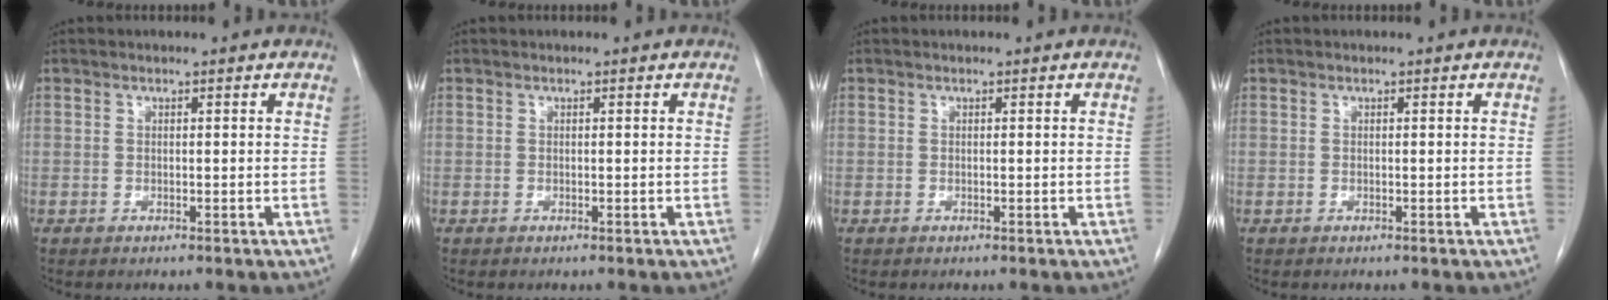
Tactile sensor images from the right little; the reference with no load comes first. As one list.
[{"total": 0.0}, {"total": 0.0}, {"total": 0.0}]